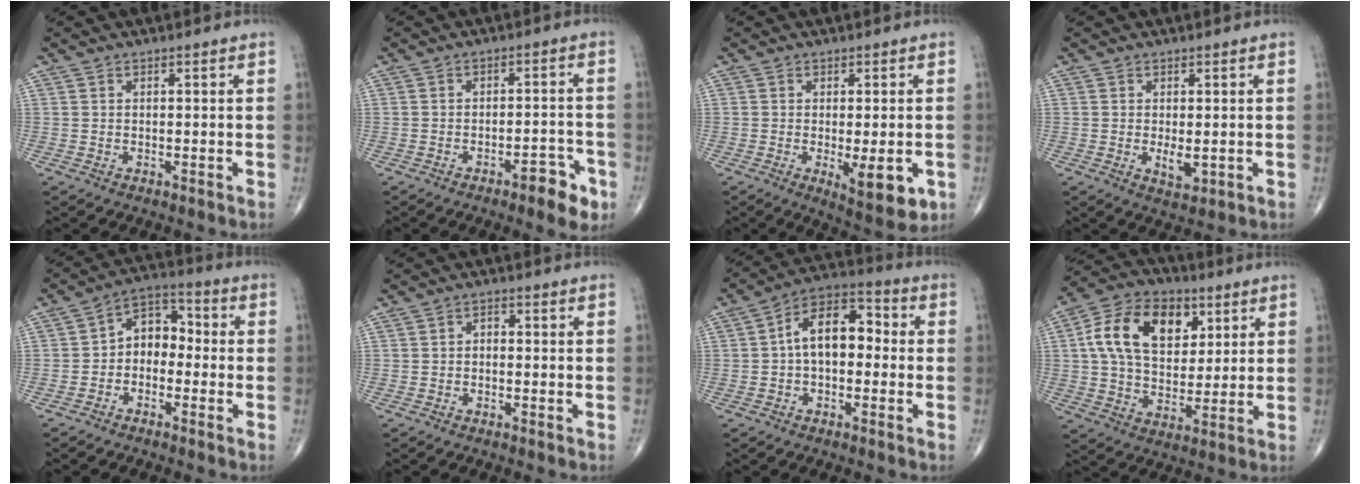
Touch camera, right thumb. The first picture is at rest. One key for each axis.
{"total": 6.6, "fx": -3.7, "fy": 2.3, "fz": 4.9, "tx": -0.054, "ty": 0.026, "tz": -0.047}
{"total": 8.6, "fx": -2.3, "fy": 3.0, "fz": 7.7, "tx": -0.097, "ty": -0.018, "tz": -0.027}
{"total": 3.0, "fx": -0.3, "fy": 1.5, "fz": 2.6, "tx": -0.039, "ty": -0.007, "tz": 0.001}
{"total": 7.5, "fx": -1.5, "fy": 5.5, "fz": 4.9, "tx": -0.050, "ty": 0.040, "tz": -0.047}
{"total": 1.5, "fx": -0.4, "fy": 1.0, "fz": 1.0, "tx": -0.009, "ty": 0.010, "tz": -0.012}
{"total": 11.4, "fx": -0.1, "fy": 6.9, "fz": 9.1, "tx": -0.126, "ty": 0.042, "tz": -0.016}
{"total": 17.3, "fx": 5.2, "fy": 11.4, "fz": 11.9, "tx": -0.185, "ty": -0.001, "tz": 0.088}